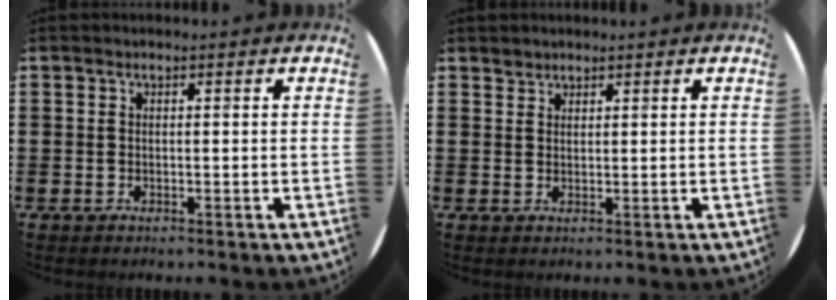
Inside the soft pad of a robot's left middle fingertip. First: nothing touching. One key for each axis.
{"total": 1.3, "fx": 1.2, "fy": 0.4, "fz": -0.2, "tx": 0.002, "ty": 0.001, "tz": 0.025}